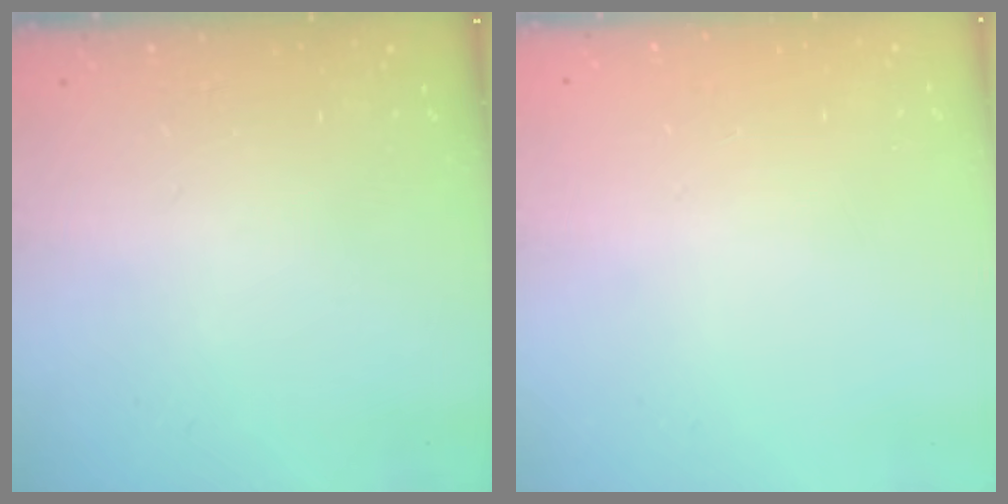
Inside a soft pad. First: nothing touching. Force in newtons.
{"total": 0.5, "press": 0.5, "slide": 0.1}